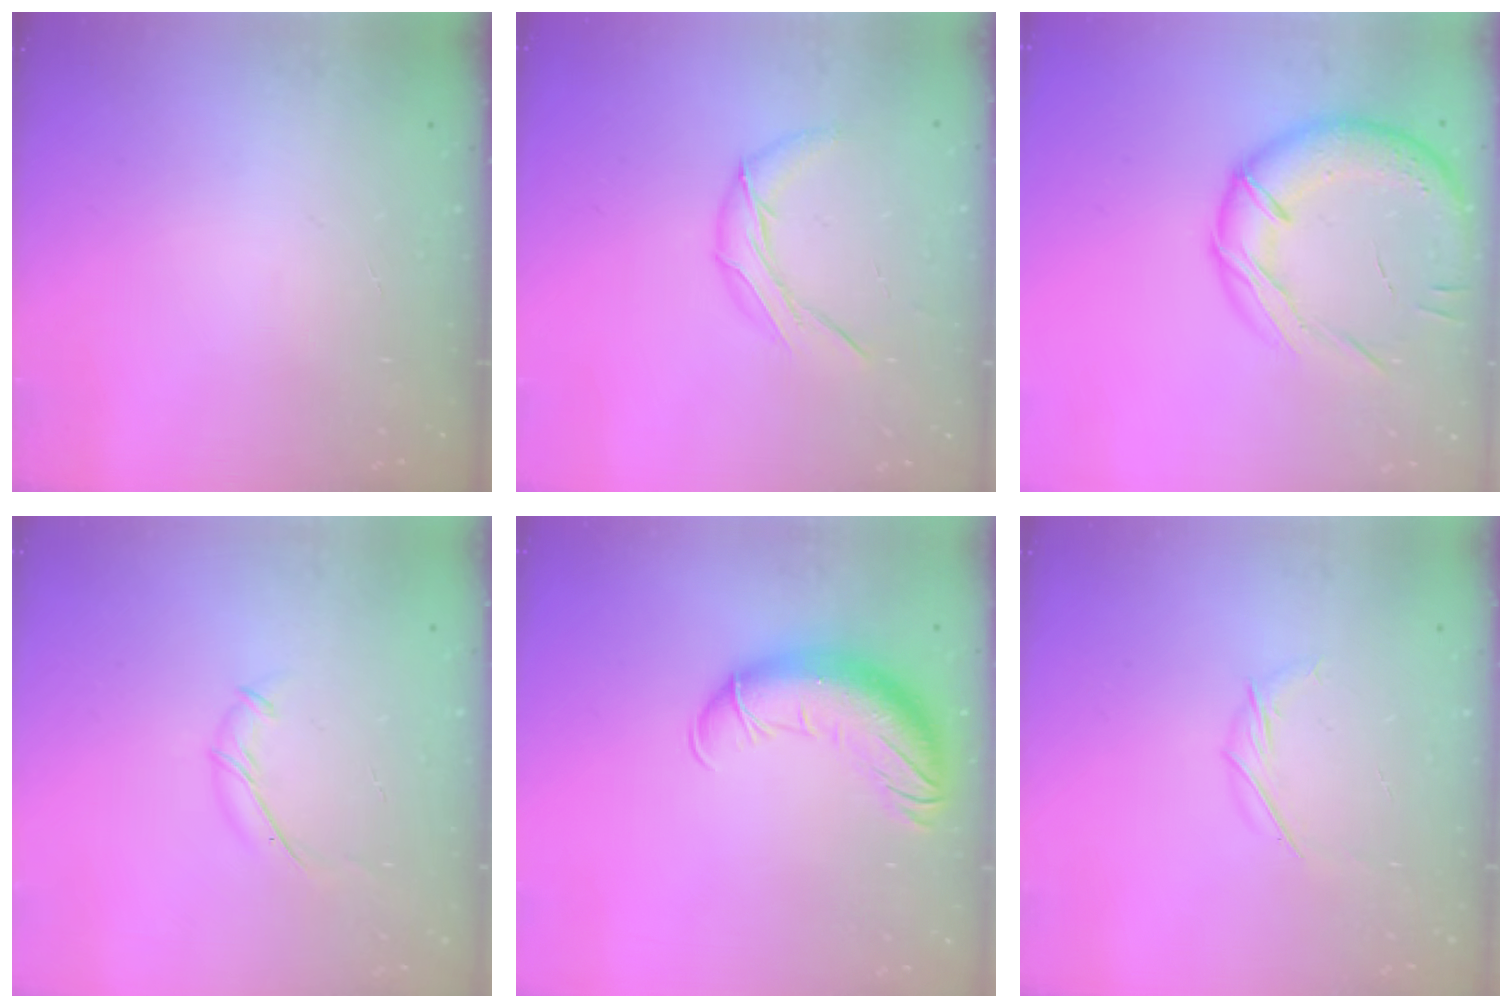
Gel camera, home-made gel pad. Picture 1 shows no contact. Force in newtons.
{"total": 8.4, "press": 8.4, "slide": 0.3}
{"total": 17.7, "press": 17.4, "slide": 3.2}
{"total": 6.6, "press": 6.5, "slide": 1.4}
{"total": 14.8, "press": 14.3, "slide": 3.6}
{"total": 4.8, "press": 4.7, "slide": 1.1}